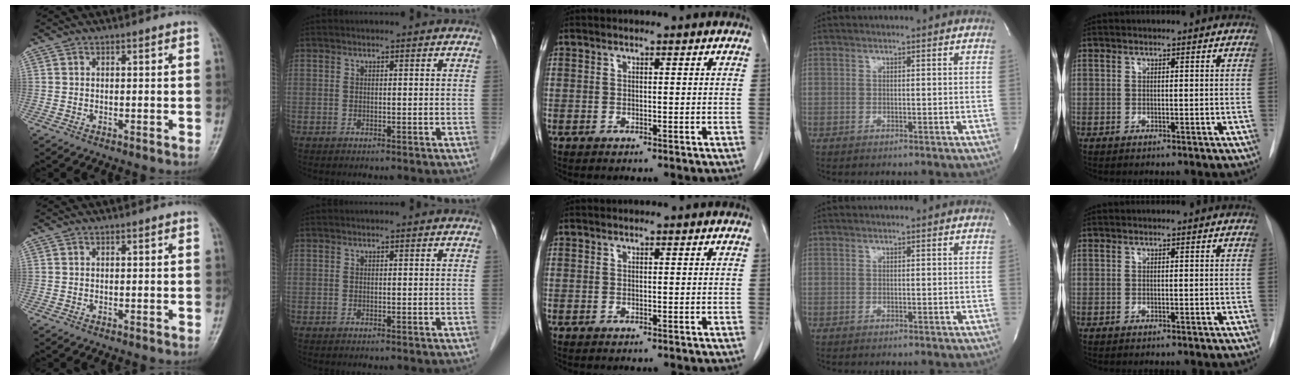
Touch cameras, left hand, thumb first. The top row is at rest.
{}